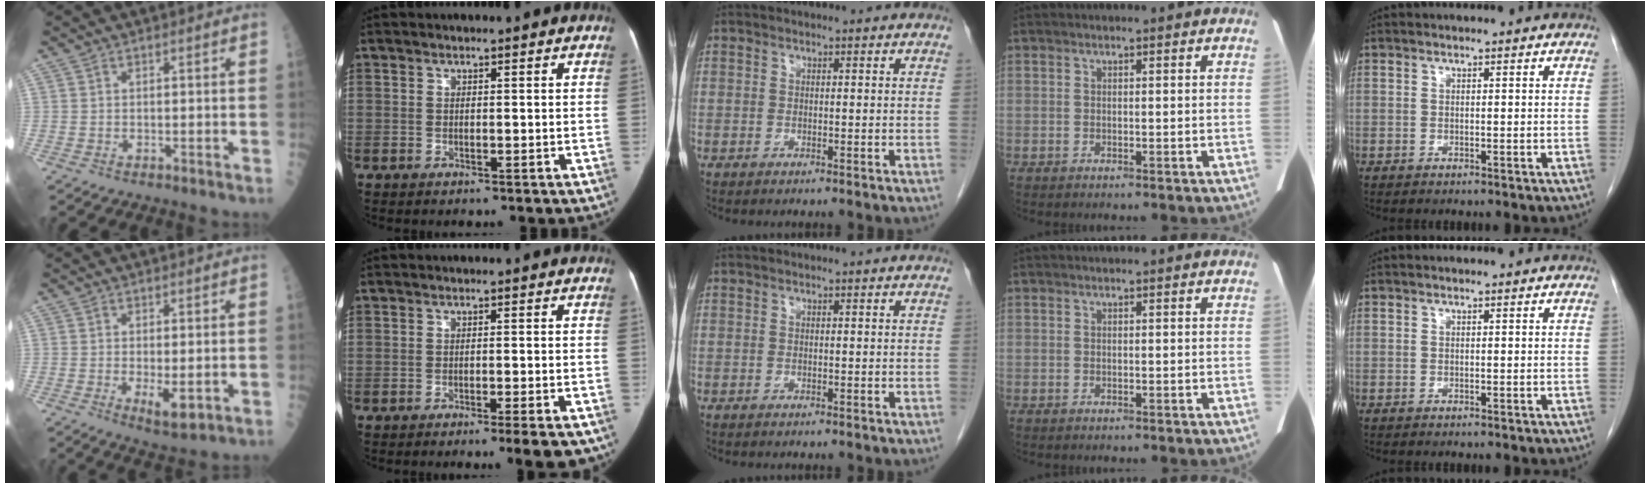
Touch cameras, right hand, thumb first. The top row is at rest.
{"thumb": {"total": 4.6, "force": [-0.6, 1.8, 4.2], "torque": [-0.062, -0.012, -0.002]}, "index": {"total": 5.2, "force": [-3.7, 0.2, 3.7], "torque": [-0.037, -0.003, -0.049]}}